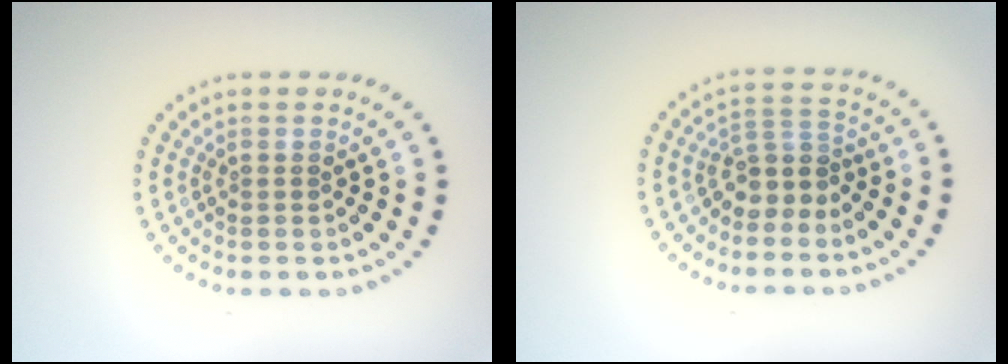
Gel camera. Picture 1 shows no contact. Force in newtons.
{"total": 2.8, "press": 2.0, "slide": 2.0}